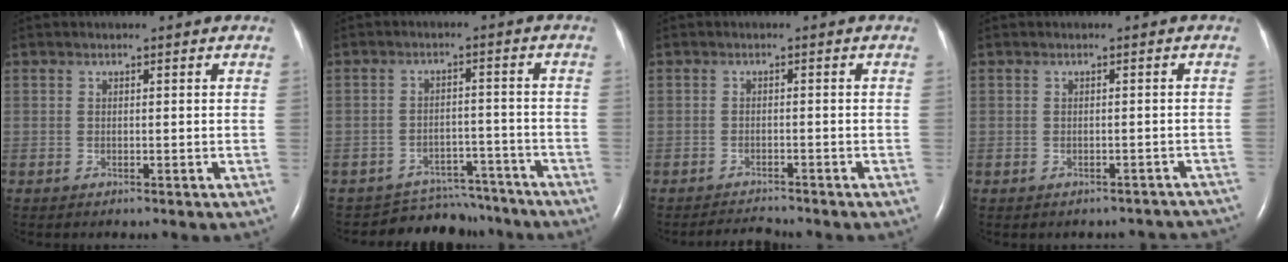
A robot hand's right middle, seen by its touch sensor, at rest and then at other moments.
{"total": 9.3, "force": [-8.7, 3.1, -0.6], "torque": [0.015, 0.027, -0.114]}
{"total": 2.5, "force": [-2.4, -0.3, -0.1], "torque": [-0.006, -0.017, -0.037]}
{"total": 6.3, "force": [-5.5, 2.9, 1.1], "torque": [-0.007, 0.015, -0.047]}